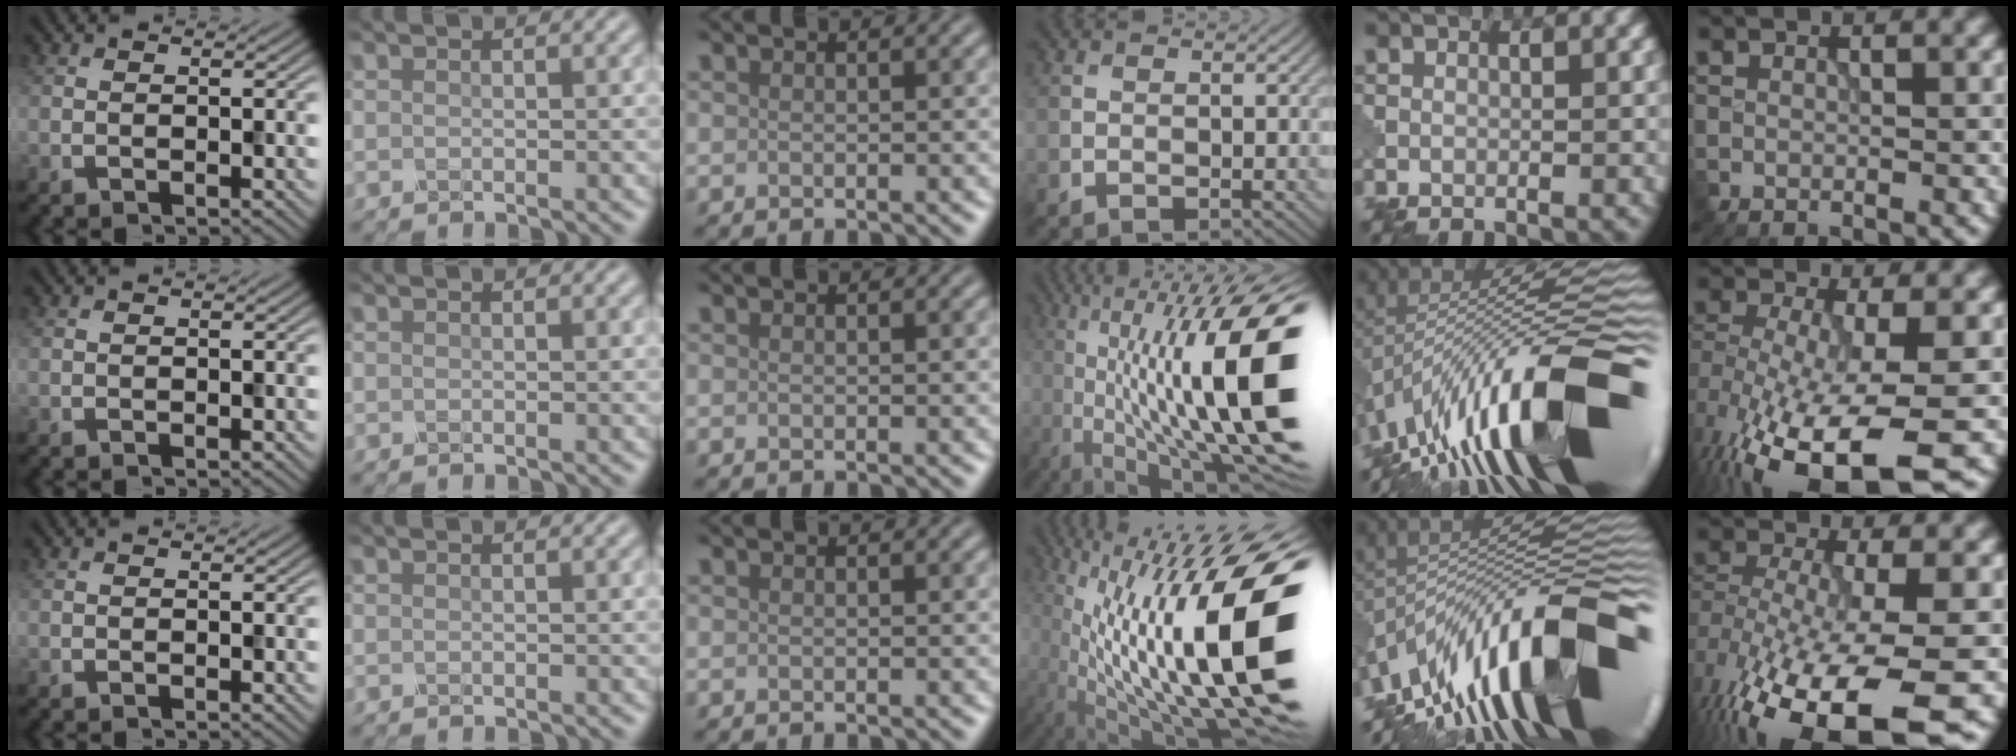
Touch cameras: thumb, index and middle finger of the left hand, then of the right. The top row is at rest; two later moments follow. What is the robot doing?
{"motion": "shake", "object": "plastic piggy bank"}